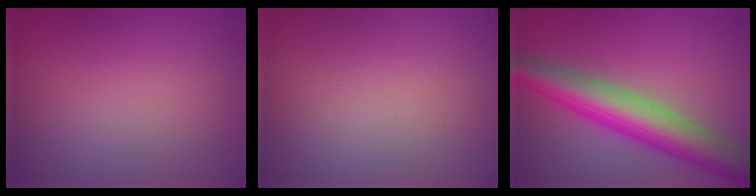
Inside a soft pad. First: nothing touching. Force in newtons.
{"total": 0.0}
{"total": 8.4, "press": 8.4, "slide": 0.3}